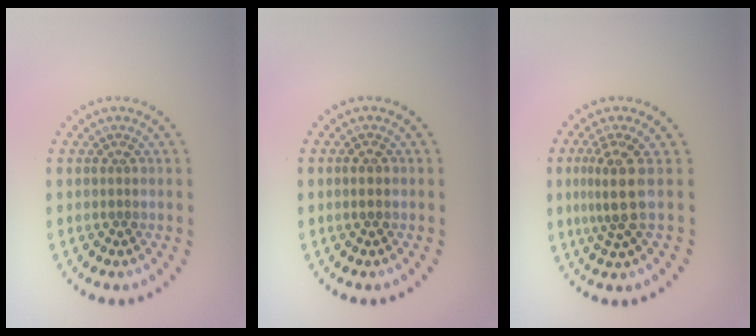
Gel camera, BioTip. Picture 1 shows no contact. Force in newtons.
{"total": 1.4, "press": 1.4, "slide": 0.0}
{"total": 3.2, "press": 2.5, "slide": 2.1}